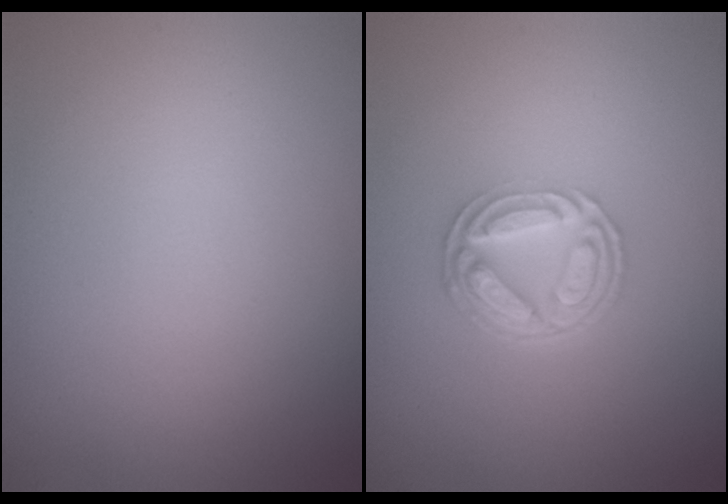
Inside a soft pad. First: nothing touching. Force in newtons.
{"total": 5.0, "press": 3.7, "slide": 3.4}